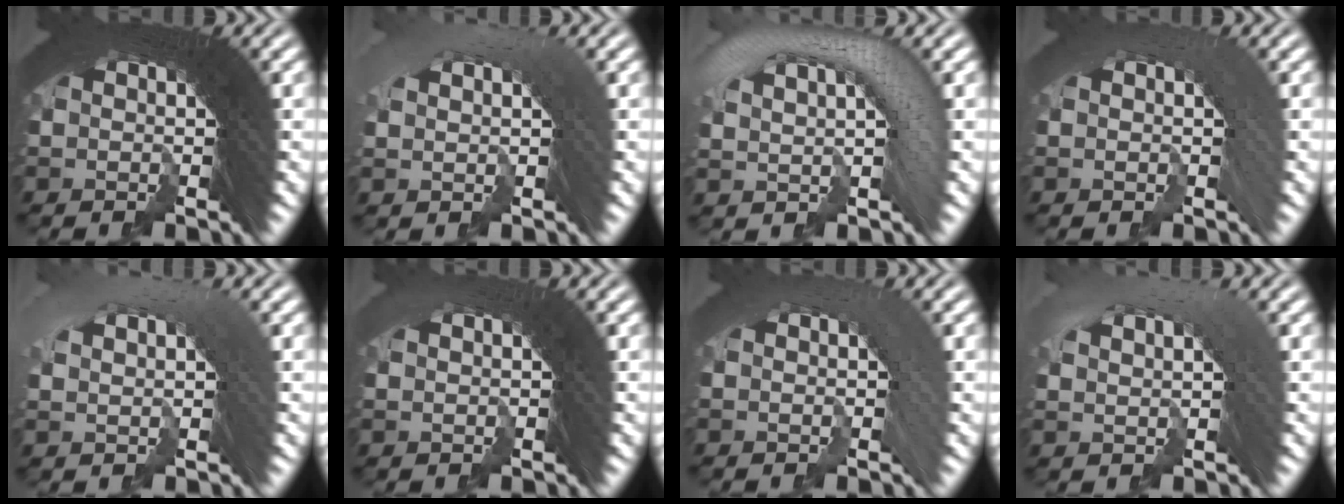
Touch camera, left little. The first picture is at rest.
{"total": 2.0, "force": [0.3, 1.1, 1.6], "torque": [-0.024, 0.015, 0.004]}
{"total": 4.7, "force": [0.7, 2.3, 4.0], "torque": [-0.070, 0.016, 0.006]}
{"total": 0.9, "force": [-0.4, 0.2, 0.7], "torque": [-0.005, 0.008, -0.007]}
{"total": 2.6, "force": [0.5, 1.4, 2.1], "torque": [-0.034, 0.013, 0.008]}
{"total": 0.8, "force": [-0.5, -0.2, -0.6], "torque": [0.009, 0.000, -0.003]}
{"total": 1.1, "force": [-0.2, 0.3, 1.0], "torque": [-0.007, 0.008, -0.005]}
{"total": 2.9, "force": [0.7, 1.4, 2.5], "torque": [-0.039, 0.012, 0.011]}